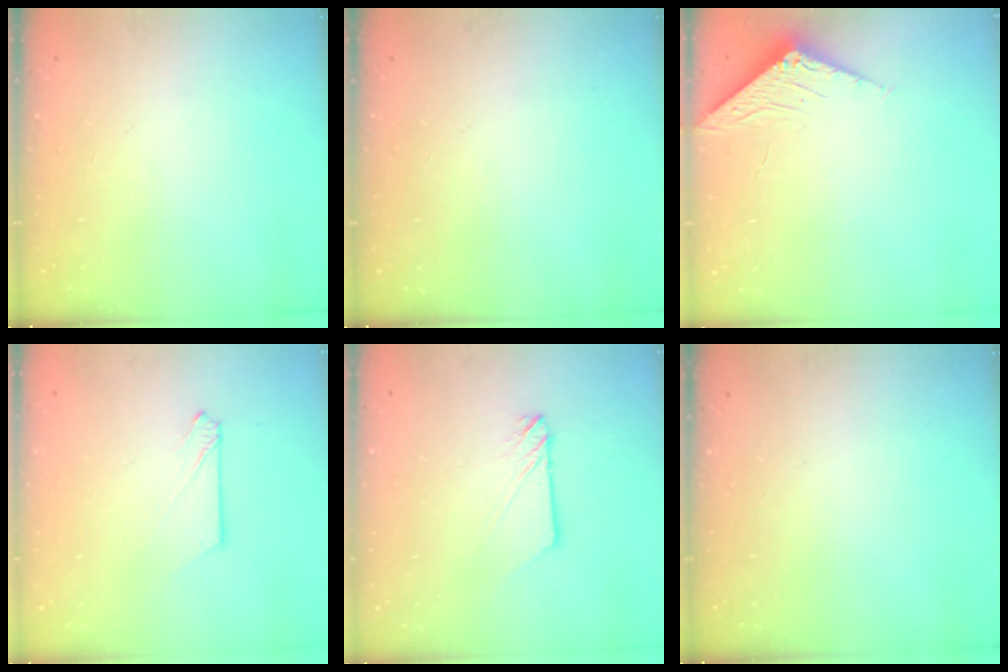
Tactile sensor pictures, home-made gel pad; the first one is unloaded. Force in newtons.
{"total": 0.0}
{"total": 6.9, "press": 6.9, "slide": 0.5}
{"total": 2.6, "press": 2.6, "slide": 0.3}
{"total": 3.0, "press": 3.0, "slide": 0.2}
{"total": 0.0}